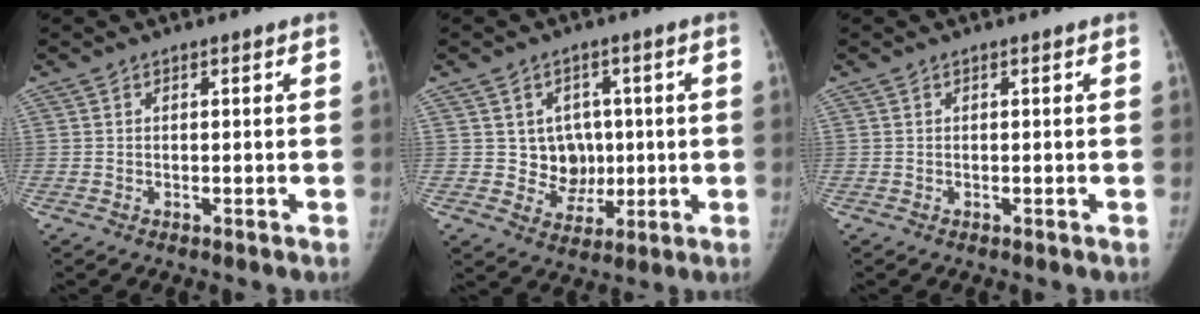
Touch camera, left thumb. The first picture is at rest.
{"total": 7.1, "force": [0.7, 6.5, 2.7], "torque": [0.005, 0.001, 0.019]}
{"total": 0.0}